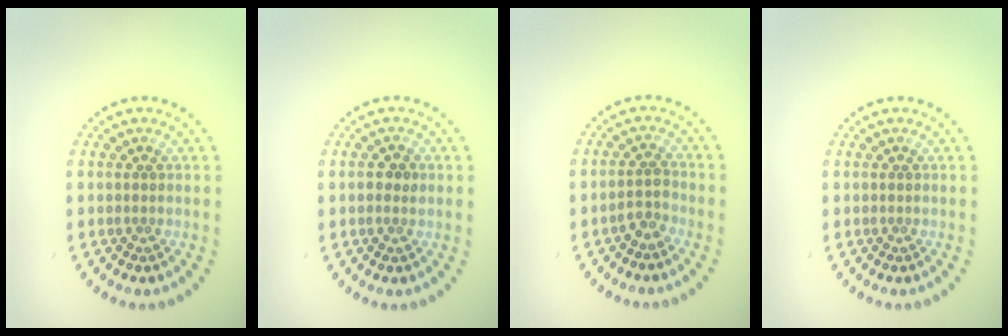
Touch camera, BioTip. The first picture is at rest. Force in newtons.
{"total": 1.5, "press": 1.5, "slide": 0.1}
{"total": 1.3, "press": 1.2, "slide": 0.6}
{"total": 0.0}